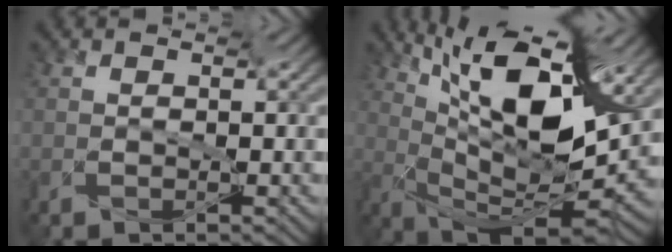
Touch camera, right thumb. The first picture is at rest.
{"total": 12.4, "force": [6.0, 1.8, 10.7], "torque": [-0.203, 0.004, 0.119]}